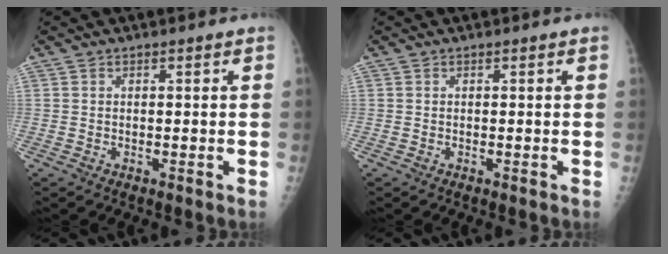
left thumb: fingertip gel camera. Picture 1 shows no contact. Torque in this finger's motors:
{"motor_torque": [0.00, 0.00, 0.00, 0.00, 0.00]}